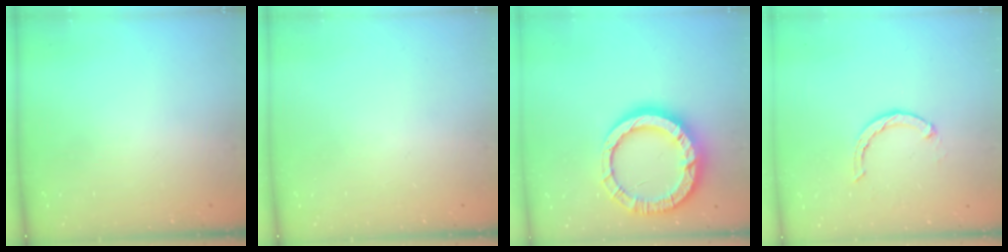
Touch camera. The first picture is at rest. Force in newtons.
{"total": 0.0}
{"total": 17.5, "press": 17.4, "slide": 1.5}
{"total": 2.1, "press": 2.0, "slide": 0.4}